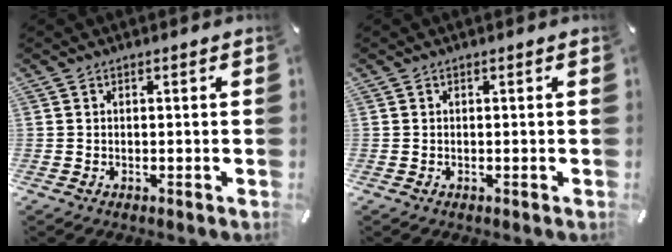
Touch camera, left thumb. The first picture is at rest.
{"total": 0.0}